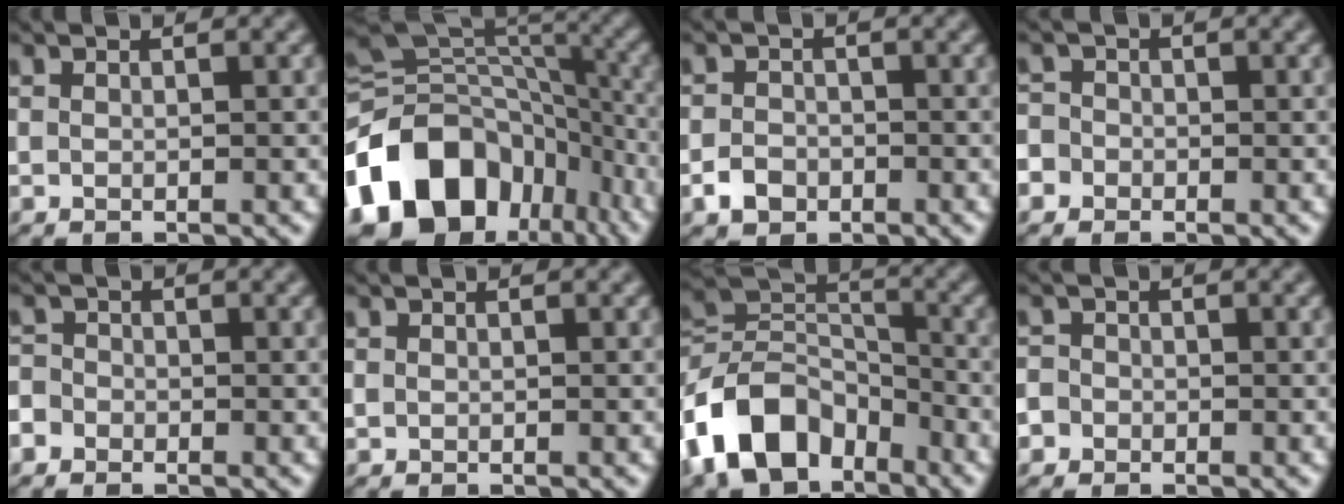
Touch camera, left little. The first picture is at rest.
{"total": 14.7, "force": [-6.8, 10.8, 7.4], "torque": [-0.155, 0.004, -0.125]}
{"total": 2.2, "force": [-1.2, 1.6, 0.8], "torque": [-0.010, 0.002, -0.028]}
{"total": 3.9, "force": [-1.8, 3.4, 0.9], "torque": [-0.003, 0.007, -0.056]}
{"total": 3.0, "force": [-1.6, 2.4, 0.7], "torque": [-0.007, 0.005, -0.043]}
{"total": 0.0}
{"total": 10.3, "force": [-5.9, 6.5, 5.4], "torque": [-0.104, 0.006, -0.129]}
{"total": 2.6, "force": [-1.0, 2.3, 0.5], "torque": [0.005, 0.010, -0.035]}